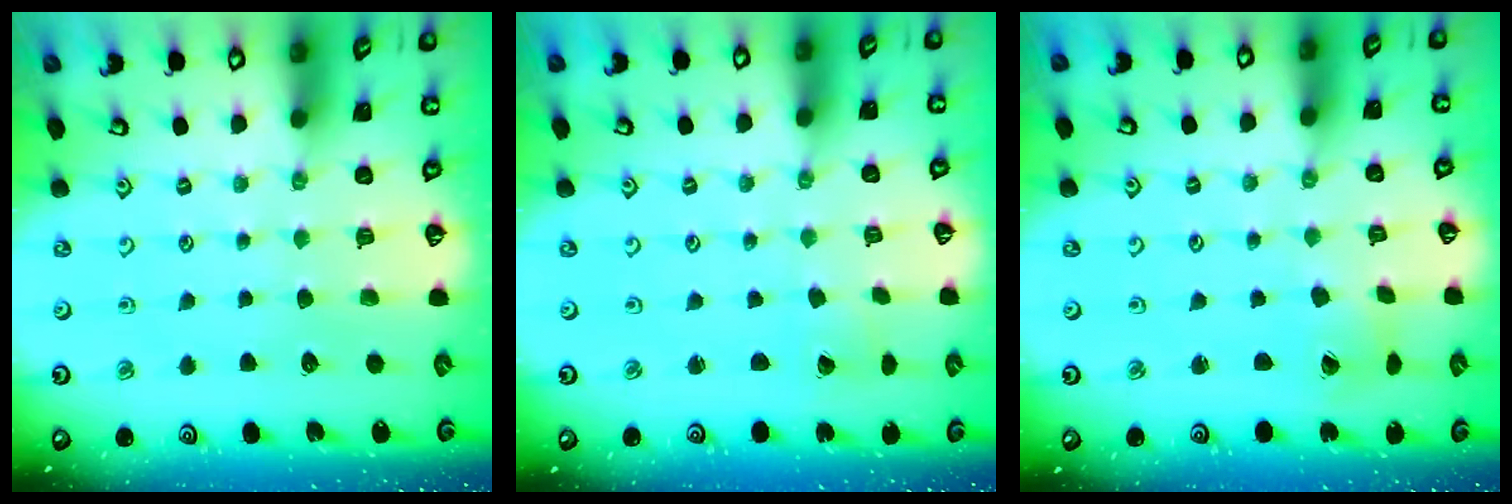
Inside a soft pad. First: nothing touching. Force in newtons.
{"total": 0.9, "press": 0.9, "slide": 0.1}
{"total": 2.0, "press": 2.0, "slide": 0.3}